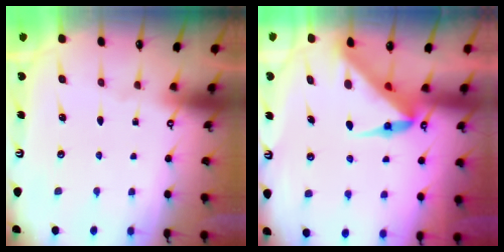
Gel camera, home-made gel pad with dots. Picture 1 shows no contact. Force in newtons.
{"total": 5.9, "press": 5.8, "slide": 0.5}